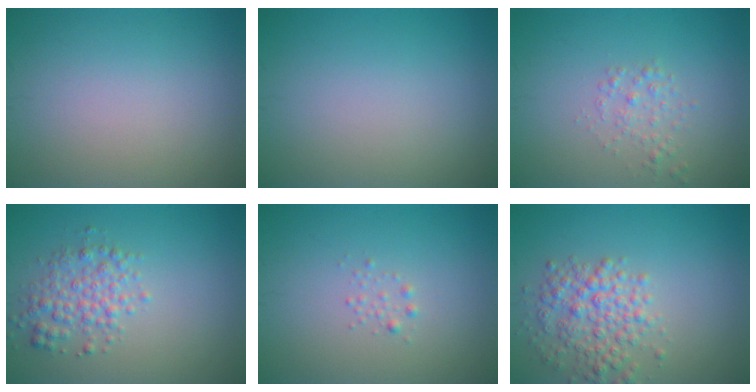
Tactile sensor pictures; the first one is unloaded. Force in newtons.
{"total": 0.0}
{"total": 1.4, "press": 1.4, "slide": 0.1}
{"total": 3.1, "press": 3.1, "slide": 0.0}
{"total": 0.7, "press": 0.7, "slide": 0.0}
{"total": 4.2, "press": 4.2, "slide": 0.1}